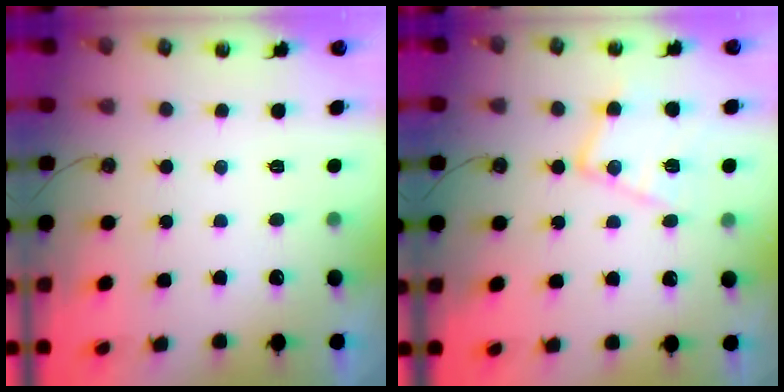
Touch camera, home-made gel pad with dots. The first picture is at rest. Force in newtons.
{"total": 14.0, "press": 13.9, "slide": 1.1}